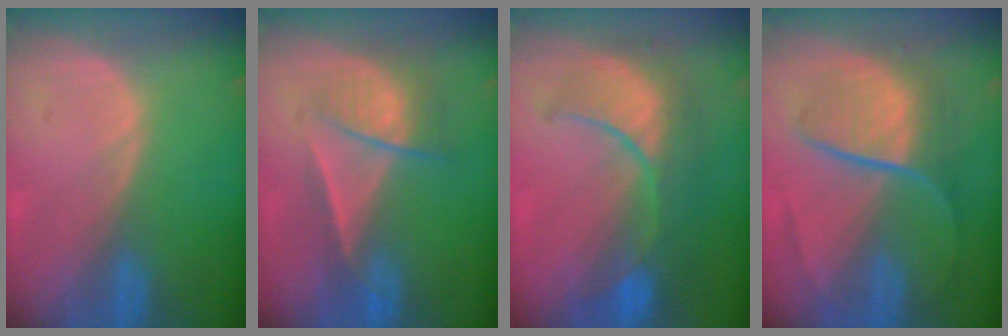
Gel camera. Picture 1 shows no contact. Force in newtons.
{"total": 7.1, "press": 6.0, "slide": 3.7}
{"total": 9.7, "press": 9.2, "slide": 3.1}
{"total": 9.0, "press": 7.6, "slide": 4.8}